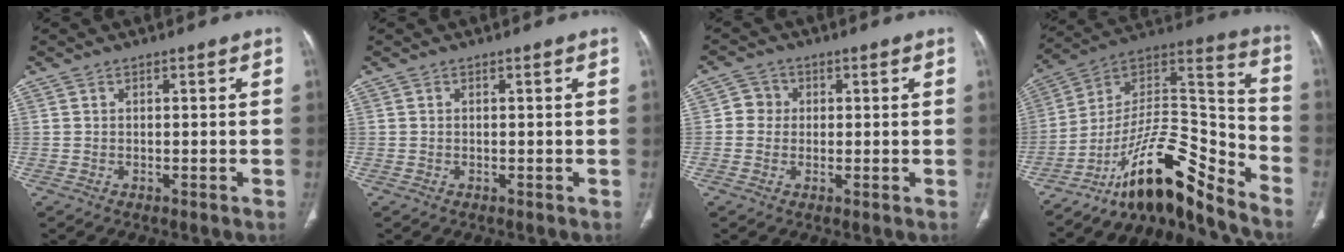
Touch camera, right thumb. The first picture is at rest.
{"total": 0.0}
{"total": 3.3, "force": [0.3, 3.2, 0.8], "torque": [0.010, 0.007, -0.001]}
{"total": 18.0, "force": [-14.6, 3.9, 9.8], "torque": [-0.129, 0.133, -0.253]}